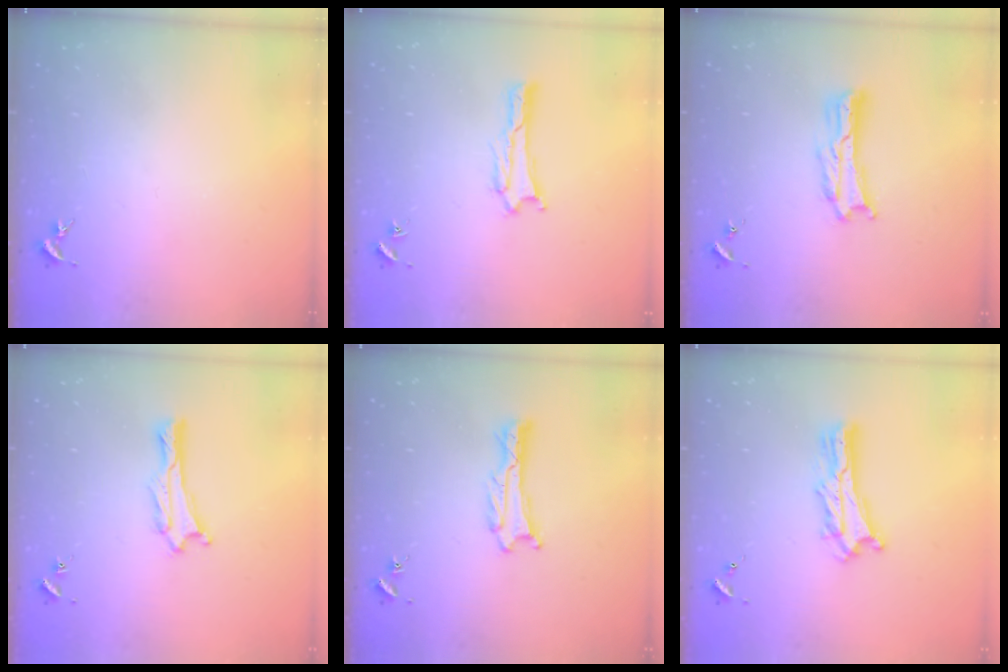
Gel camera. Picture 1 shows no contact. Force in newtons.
{"total": 1.9, "press": 1.9, "slide": 0.1}
{"total": 1.7, "press": 1.7, "slide": 0.3}
{"total": 0.0}
{"total": 0.9, "press": 0.8, "slide": 0.1}
{"total": 4.3, "press": 4.3, "slide": 0.4}